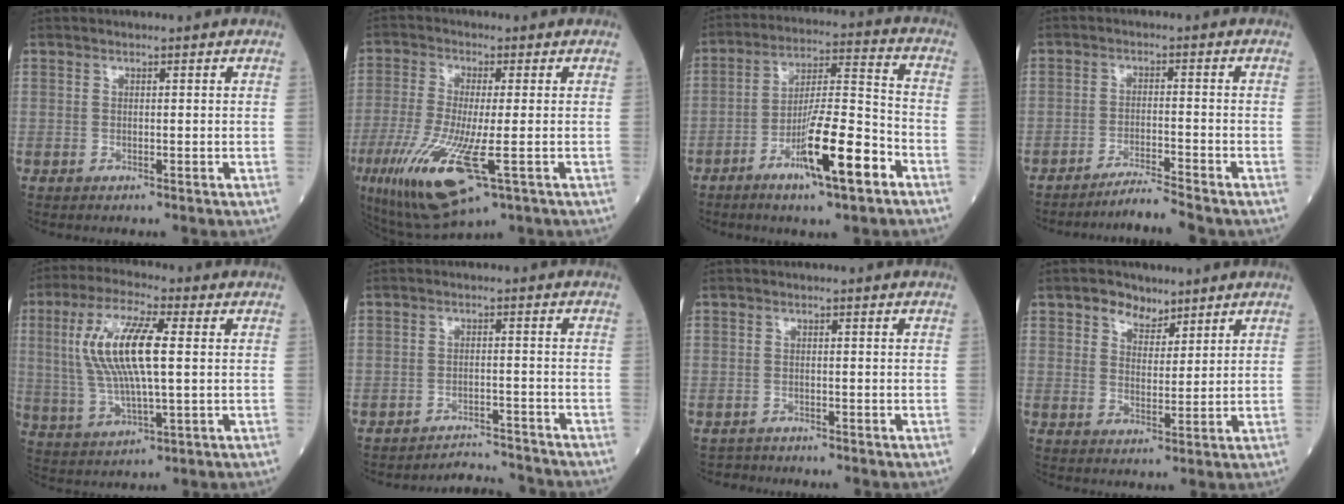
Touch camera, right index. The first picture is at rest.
{"total": 13.1, "force": [-4.8, 2.4, 12.0], "torque": [-0.250, -0.042, -0.077]}
{"total": 13.1, "force": [-6.5, 1.3, 11.2], "torque": [-0.196, -0.005, -0.112]}
{"total": 4.5, "force": [-4.2, -1.4, 1.1], "torque": [-0.021, -0.017, -0.071]}
{"total": 12.6, "force": [2.1, 2.5, 12.2], "torque": [-0.258, 0.010, 0.042]}
{"total": 5.7, "force": [-5.6, -0.6, -1.1], "torque": [0.012, 0.006, -0.083]}
{"total": 1.5, "force": [-1.1, 0.4, -0.8], "torque": [0.009, -0.003, -0.021]}
{"total": 4.3, "force": [3.1, 2.6, 1.5], "torque": [-0.026, 0.005, 0.055]}